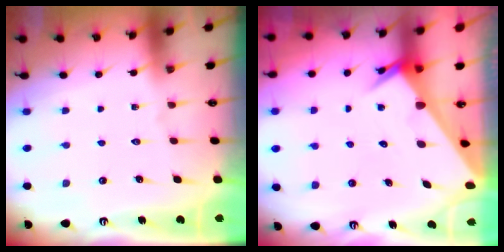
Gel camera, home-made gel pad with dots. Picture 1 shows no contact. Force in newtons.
{"total": 2.4, "press": 2.4, "slide": 0.1}